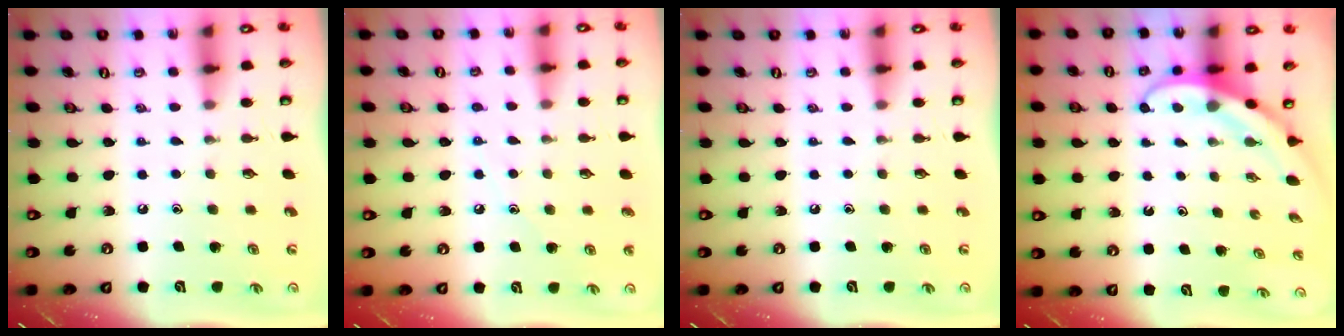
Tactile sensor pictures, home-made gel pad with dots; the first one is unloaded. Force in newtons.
{"total": 6.5, "press": 6.4, "slide": 0.8}
{"total": 0.0}
{"total": 3.8, "press": 3.8, "slide": 0.3}